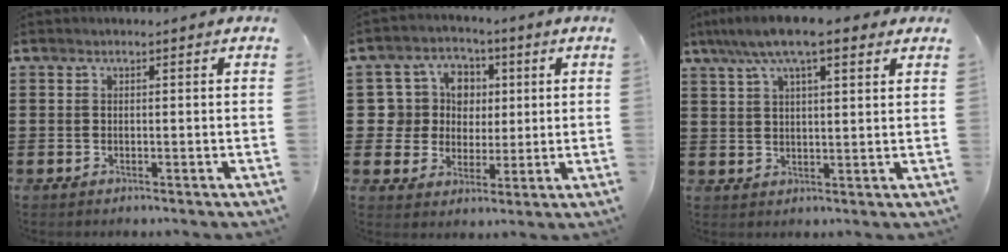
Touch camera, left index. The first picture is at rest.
{"total": 7.5, "force": [2.0, 7.0, 1.7], "torque": [-0.063, 0.014, 0.039]}
{"total": 8.2, "force": [5.8, 2.0, 5.6], "torque": [-0.121, 0.002, 0.102]}